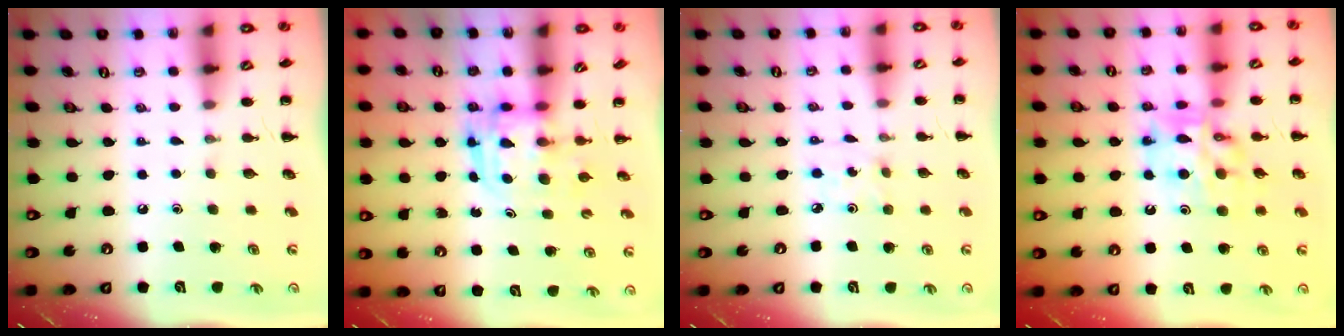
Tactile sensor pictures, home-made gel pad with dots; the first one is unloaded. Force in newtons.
{"total": 3.0, "press": 3.0, "slide": 0.3}
{"total": 1.7, "press": 1.6, "slide": 0.6}
{"total": 12.2, "press": 11.7, "slide": 3.4}